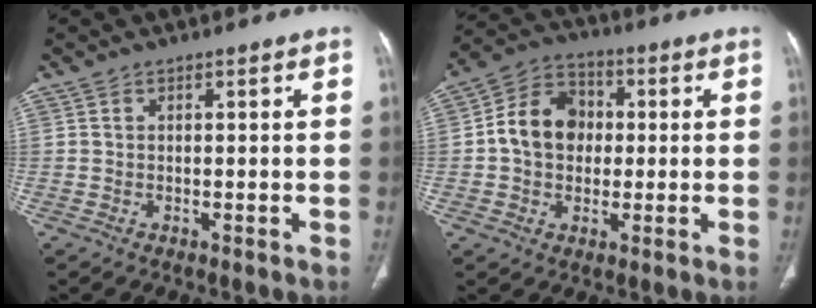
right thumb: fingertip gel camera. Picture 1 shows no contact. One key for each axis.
{"total": 11.2, "fx": 0.3, "fy": 9.0, "fz": 6.7, "tx": -0.094, "ty": 0.025, "tz": -0.004}